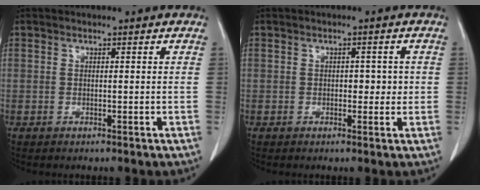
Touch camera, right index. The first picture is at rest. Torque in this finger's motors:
{"motor_torque": [-0.02, -0.01, 0.02, 0.00]}